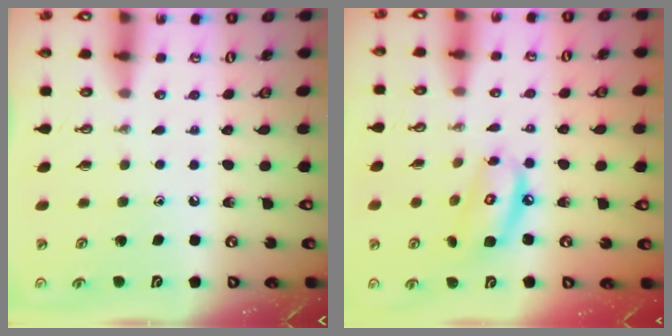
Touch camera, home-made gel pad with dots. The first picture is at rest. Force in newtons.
{"total": 8.7, "press": 8.7, "slide": 0.8}